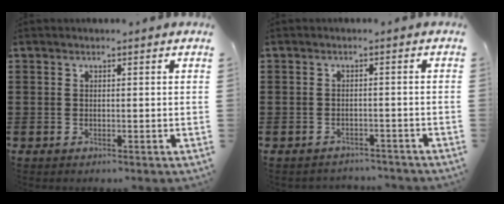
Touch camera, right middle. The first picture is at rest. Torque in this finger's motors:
{"motor_torque": [0.14, -0.12, -0.13, -0.02]}